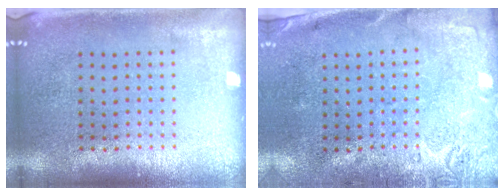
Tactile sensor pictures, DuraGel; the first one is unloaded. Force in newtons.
{"total": 2.8, "press": 2.2, "slide": 1.8}